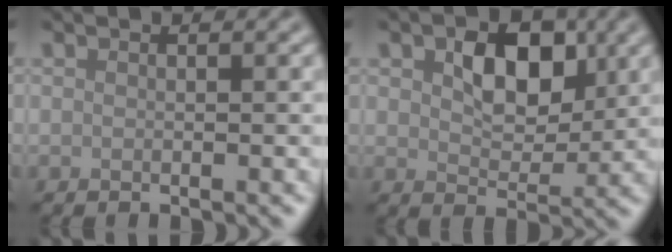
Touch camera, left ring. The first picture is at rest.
{"total": 5.2, "force": [1.5, 3.4, 3.7], "torque": [-0.061, -0.001, 0.019]}